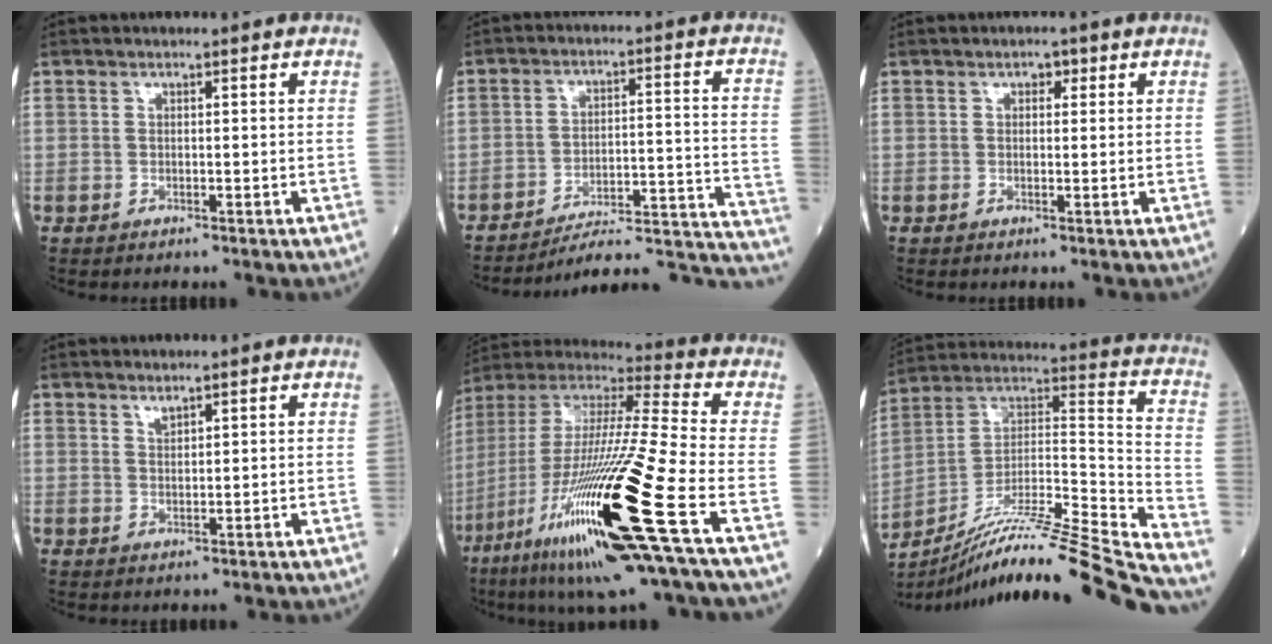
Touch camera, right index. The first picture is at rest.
{"total": 18.2, "force": [-17.9, 0.0, 3.4], "torque": [0.010, 0.043, -0.238]}
{"total": 1.4, "force": [0.7, 0.9, 0.8], "torque": [-0.008, 0.005, 0.008]}
{"total": 1.3, "force": [1.2, 0.1, 0.4], "torque": [-0.009, -0.006, 0.025]}
{"total": 26.3, "force": [-10.0, 0.8, 24.4], "torque": [-0.476, -0.055, -0.187]}
{"total": 28.8, "force": [-24.9, -0.6, 14.4], "torque": [-0.190, -0.012, -0.392]}